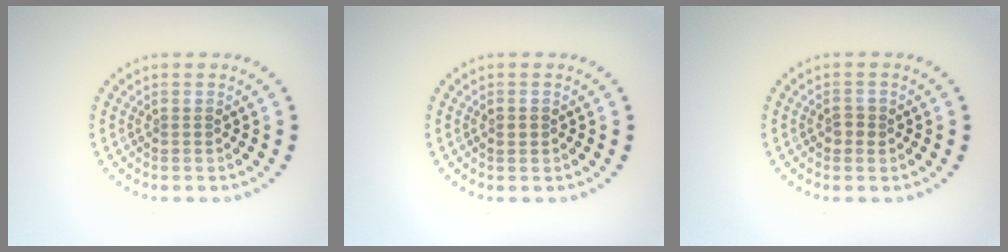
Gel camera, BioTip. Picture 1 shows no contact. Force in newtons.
{"total": 1.0, "press": 1.0, "slide": 0.1}
{"total": 1.1, "press": 1.1, "slide": 0.3}